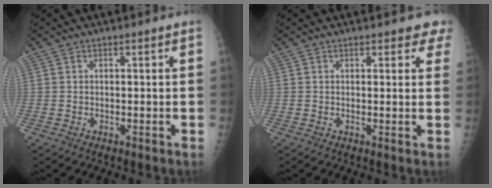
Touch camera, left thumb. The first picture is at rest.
{"total": 3.6, "force": [2.9, 1.5, 1.4], "torque": [0.016, -0.009, 0.021]}